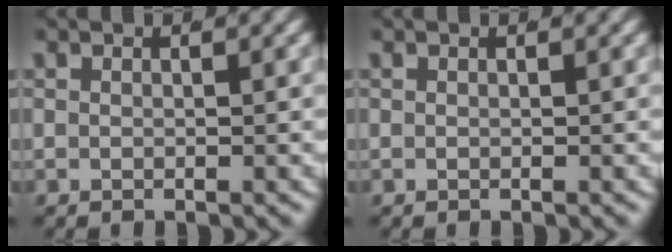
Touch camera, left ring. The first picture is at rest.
{"total": 0.0}